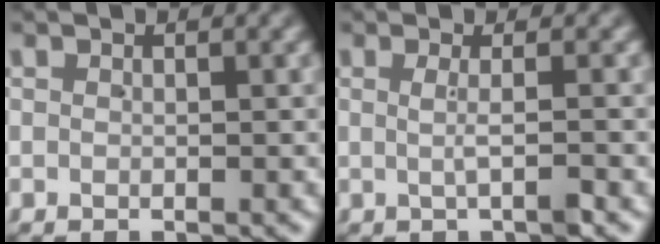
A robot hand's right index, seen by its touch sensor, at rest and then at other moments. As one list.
[{"total": 1.7, "force": [-0.3, -0.4, 1.6], "torque": [-0.027, 0.000, -0.003]}]